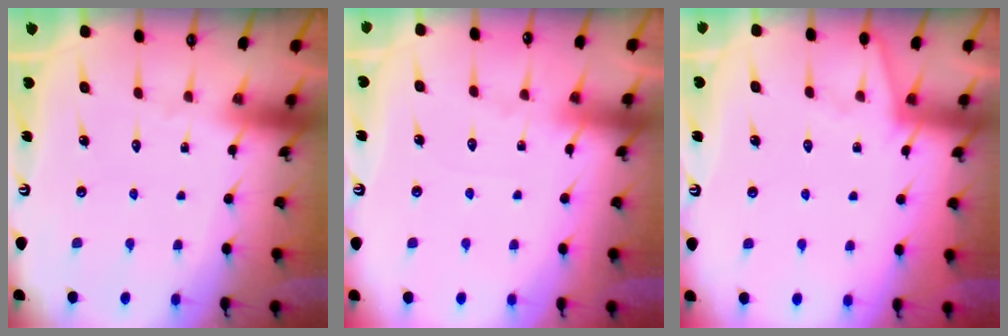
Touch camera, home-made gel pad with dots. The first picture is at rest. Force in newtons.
{"total": 4.7, "press": 4.7, "slide": 0.7}
{"total": 1.6, "press": 1.5, "slide": 0.3}